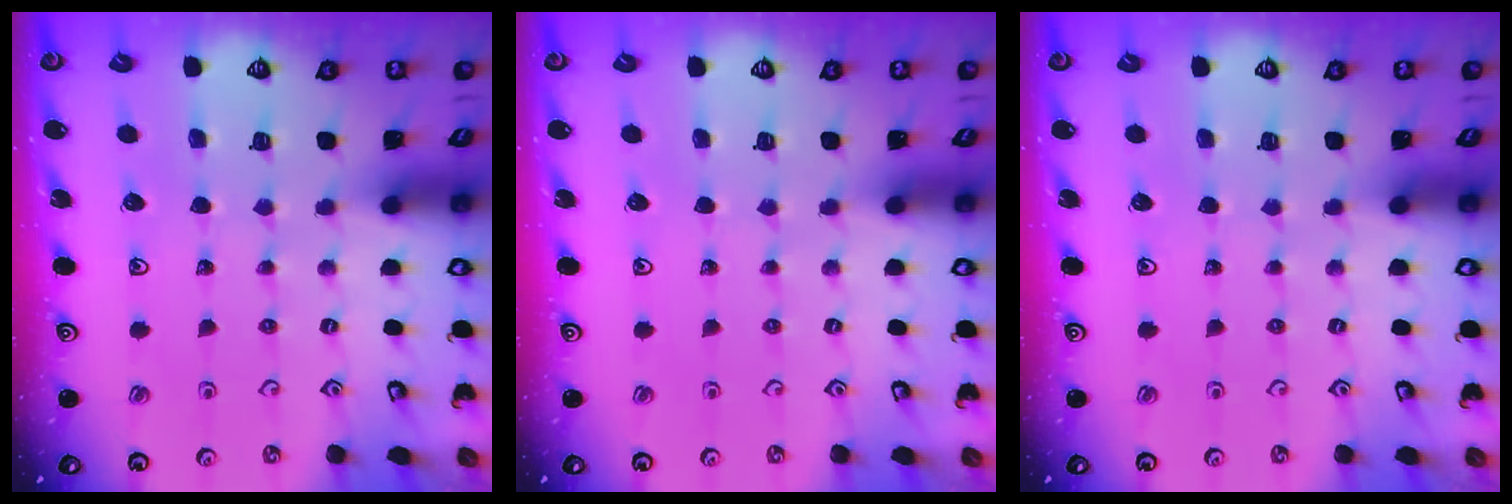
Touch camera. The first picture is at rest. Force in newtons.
{"total": 0.0}
{"total": 0.0}